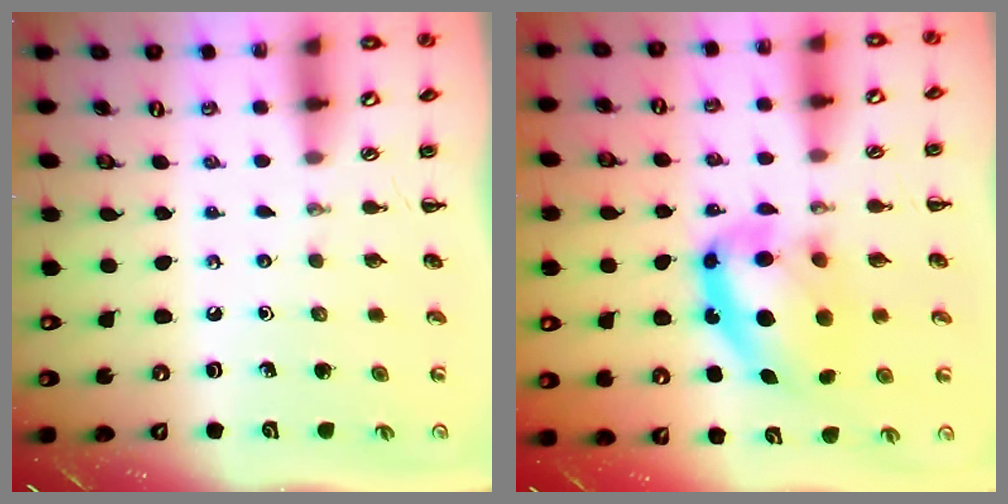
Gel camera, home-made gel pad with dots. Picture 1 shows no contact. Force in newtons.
{"total": 12.7, "press": 12.3, "slide": 3.0}